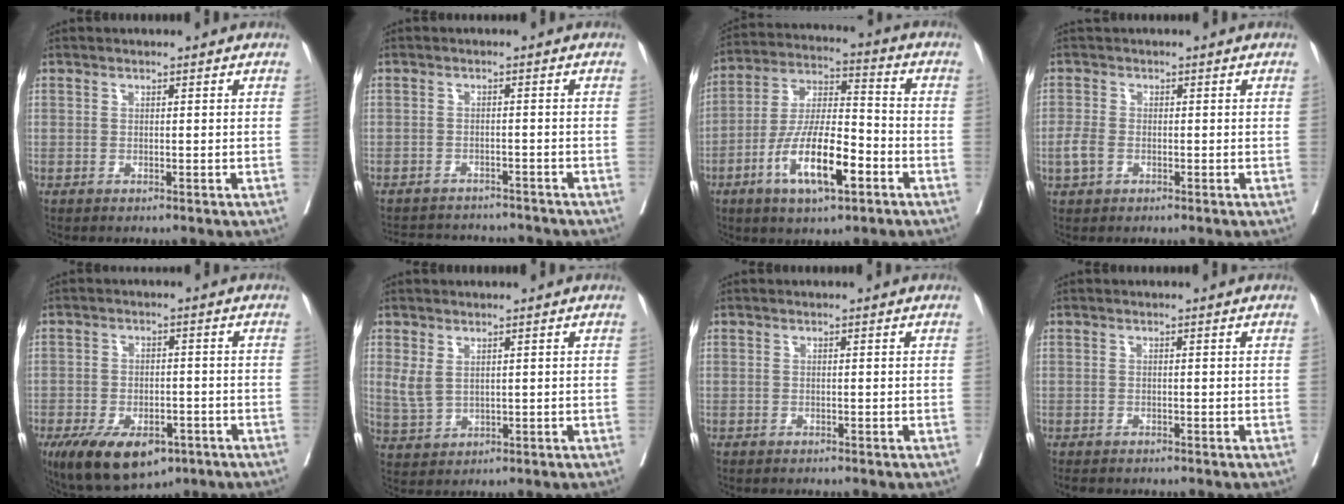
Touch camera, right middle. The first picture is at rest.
{"total": 9.2, "force": [-8.8, 1.9, 1.7], "torque": [-0.026, 0.012, -0.112]}
{"total": 13.2, "force": [-5.6, 3.4, 11.5], "torque": [-0.223, -0.003, -0.102]}
{"total": 2.3, "force": [-0.5, 1.5, 1.6], "torque": [-0.045, -0.003, -0.012]}
{"total": 12.4, "force": [-7.5, 6.1, 7.8], "torque": [-0.134, -0.007, -0.110]}
{"total": 3.4, "force": [1.2, 1.9, 2.5], "torque": [-0.062, 0.001, 0.036]}
{"total": 0.0}
{"total": 1.8, "force": [-1.5, 0.7, 0.6], "torque": [-0.014, -0.006, -0.021]}